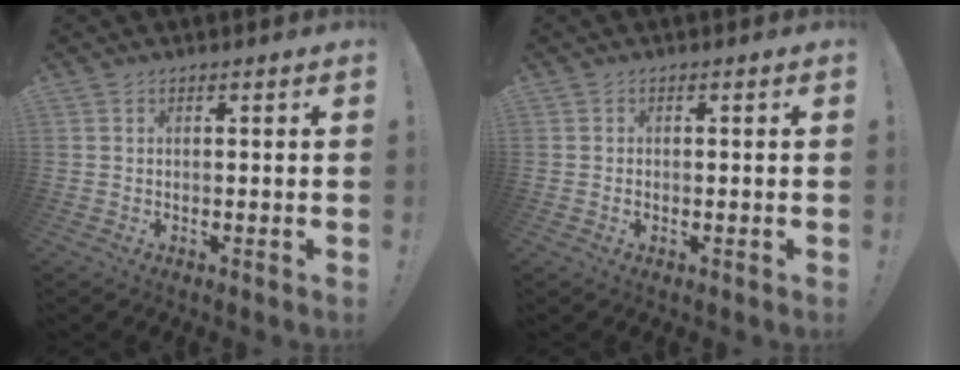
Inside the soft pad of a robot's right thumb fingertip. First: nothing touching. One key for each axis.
{"total": 0.6, "fx": -0.4, "fy": 0.4, "fz": 0.1, "tx": -0.009, "ty": 0.003, "tz": -0.007}